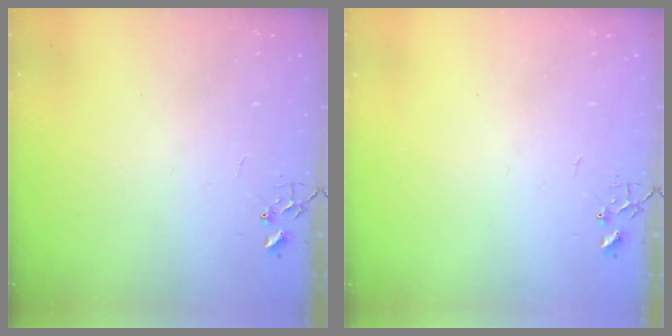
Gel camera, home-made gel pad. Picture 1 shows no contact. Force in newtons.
{"total": 0.0}